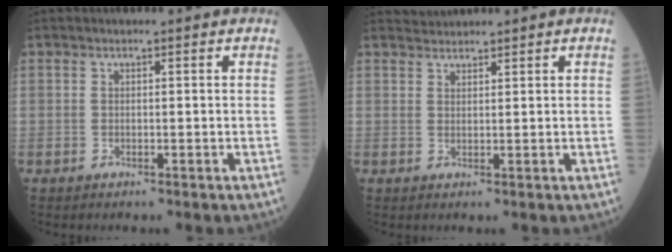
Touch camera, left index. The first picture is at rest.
{"total": 1.5, "force": [1.4, -0.1, -0.4], "torque": [-0.003, 0.014, 0.034]}